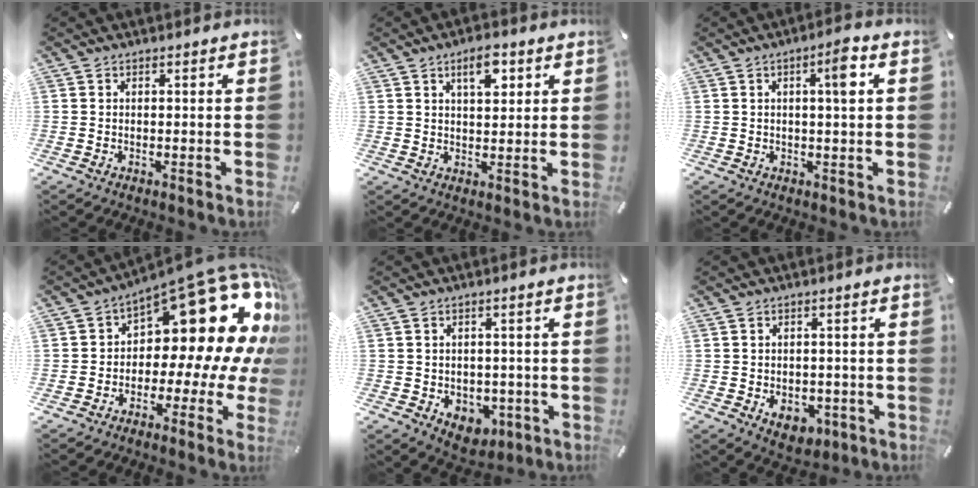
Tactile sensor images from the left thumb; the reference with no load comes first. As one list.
[{"total": 6.5, "force": [3.2, 3.0, 4.8], "torque": [-0.062, -0.009, 0.047]}, {"total": 5.5, "force": [1.6, 0.8, 5.2], "torque": [-0.078, -0.004, 0.017]}, {"total": 22.1, "force": [9.1, 11.2, 16.7], "torque": [-0.214, -0.086, 0.160]}, {"total": 5.5, "force": [-1.3, 4.7, 2.5], "torque": [-0.019, 0.004, -0.020]}, {"total": 5.1, "force": [-1.5, 4.1, 2.7], "torque": [-0.033, 0.000, -0.026]}]